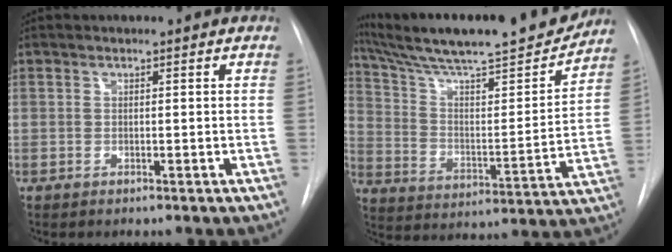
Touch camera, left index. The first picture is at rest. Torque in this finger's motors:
{"motor_torque": [-0.19, -1.25, 0.29, 0.08]}